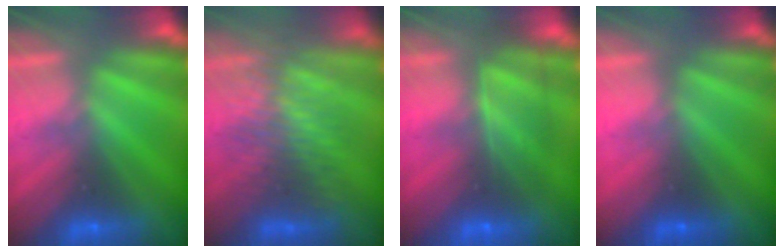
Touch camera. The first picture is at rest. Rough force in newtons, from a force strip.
{"total": 3.2}
{"total": 7.4}
{"total": 2.9}